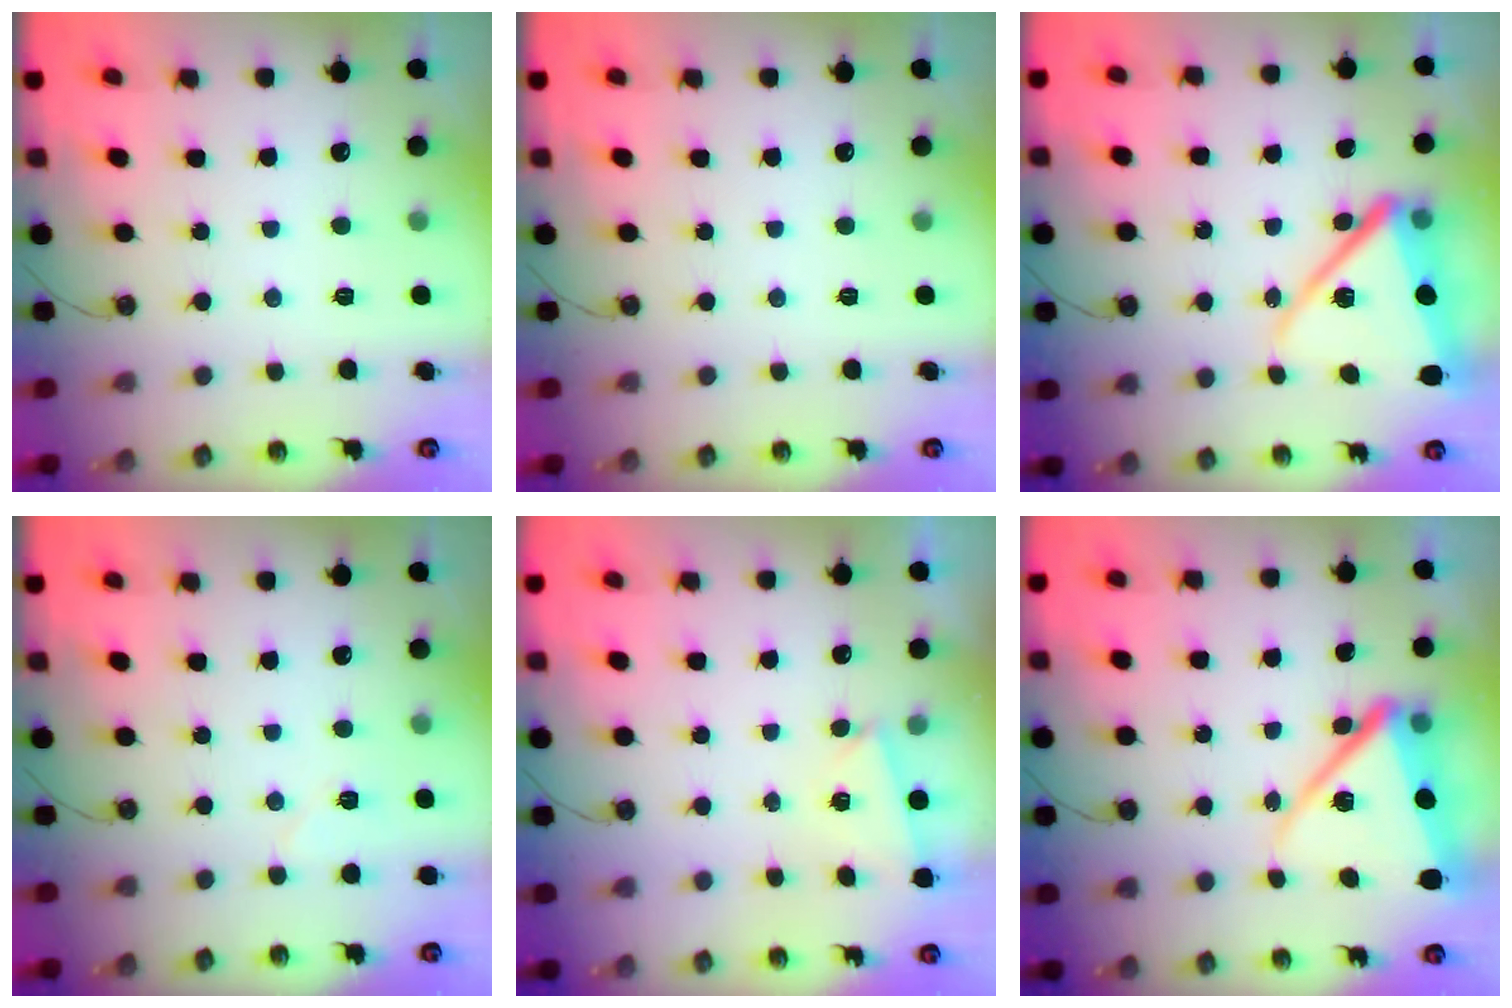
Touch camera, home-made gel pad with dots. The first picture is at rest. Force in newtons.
{"total": 0.0}
{"total": 15.3, "press": 15.3, "slide": 1.5}
{"total": 4.3, "press": 4.3, "slide": 0.4}
{"total": 2.1, "press": 1.7, "slide": 1.3}
{"total": 14.1, "press": 13.9, "slide": 2.1}